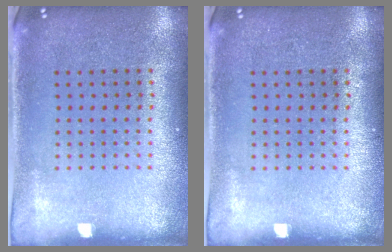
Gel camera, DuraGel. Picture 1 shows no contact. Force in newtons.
{"total": 0.0}